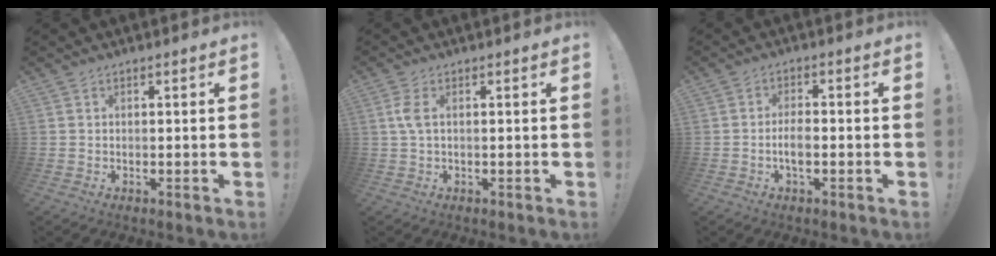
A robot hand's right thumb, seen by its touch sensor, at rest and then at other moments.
{"total": 3.4, "force": [0.6, 1.3, 3.1], "torque": [-0.073, 0.004, 0.011]}
{"total": 4.3, "force": [-1.3, 1.6, 3.8], "torque": [-0.080, 0.003, -0.026]}